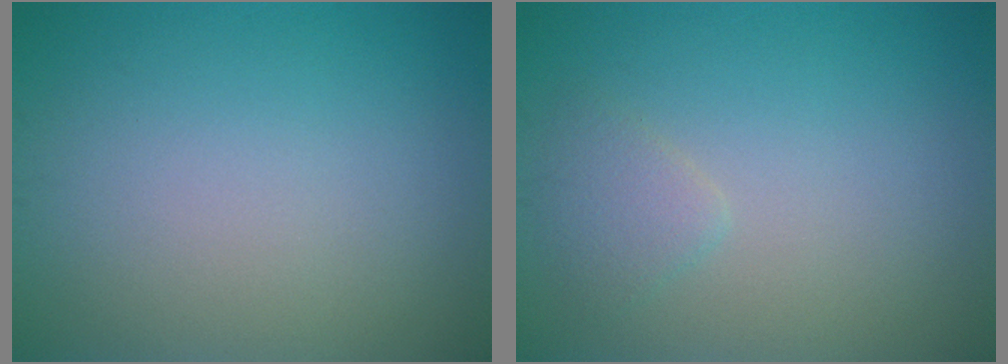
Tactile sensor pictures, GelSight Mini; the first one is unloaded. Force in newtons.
{"total": 1.5, "press": 1.5, "slide": 0.1}